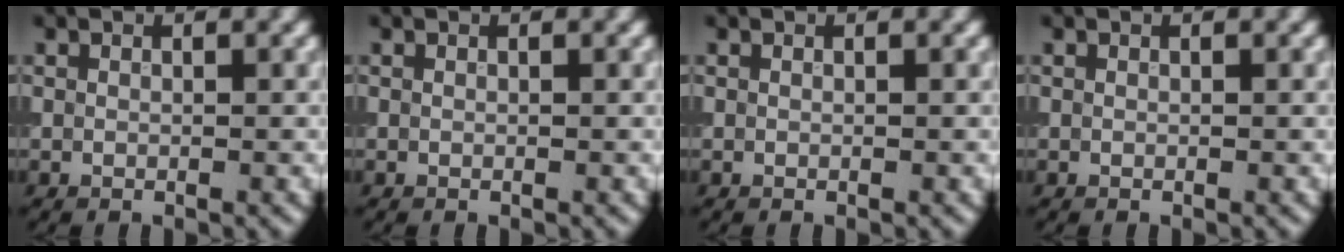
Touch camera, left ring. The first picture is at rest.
{"total": 0.0}
{"total": 0.0}
{"total": 0.0}